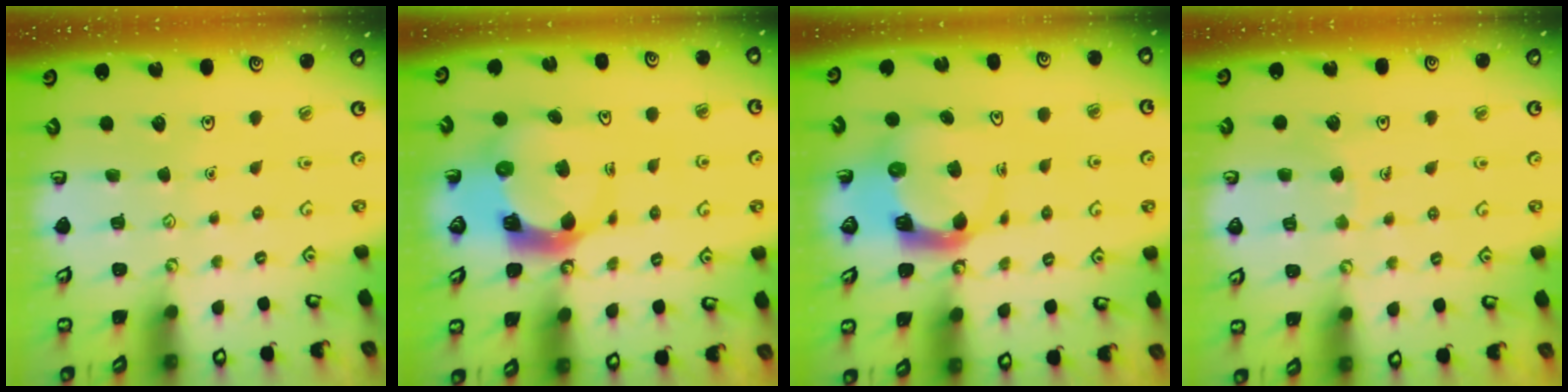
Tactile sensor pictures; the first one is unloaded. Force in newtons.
{"total": 6.3, "press": 6.3, "slide": 0.6}
{"total": 4.3, "press": 4.3, "slide": 0.6}
{"total": 4.6, "press": 4.6, "slide": 0.4}